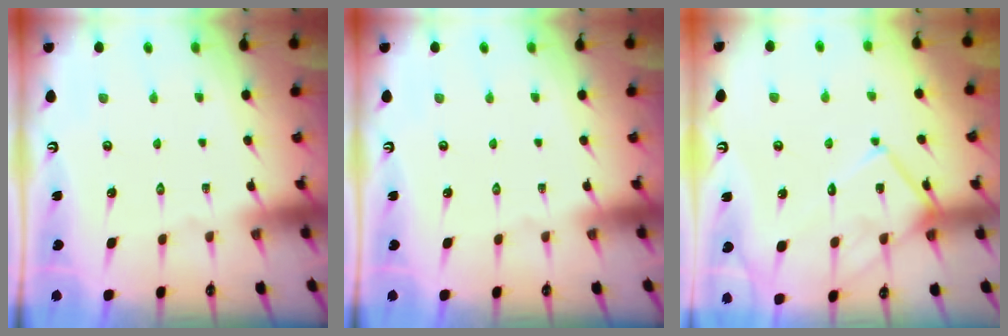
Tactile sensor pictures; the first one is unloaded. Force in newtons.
{"total": 0.0}
{"total": 12.9, "press": 12.9, "slide": 1.1}